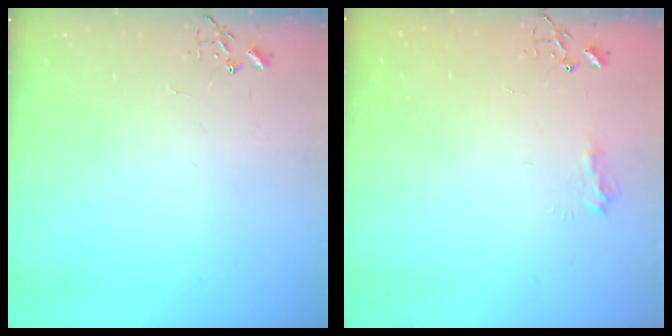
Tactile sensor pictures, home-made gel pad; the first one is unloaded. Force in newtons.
{"total": 8.4, "press": 8.4, "slide": 0.8}